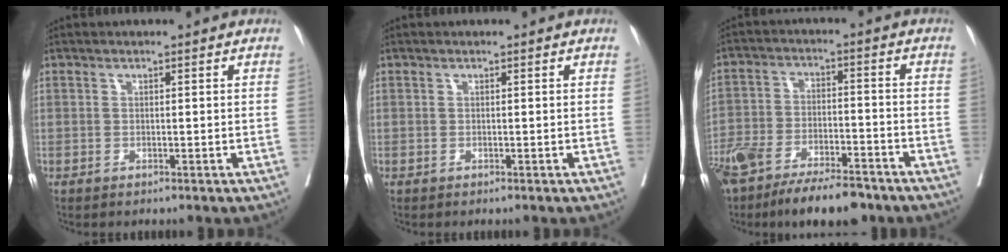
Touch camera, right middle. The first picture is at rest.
{"total": 0.0}
{"total": 16.1, "force": [-12.1, 5.0, 9.3], "torque": [-0.184, -0.017, -0.203]}